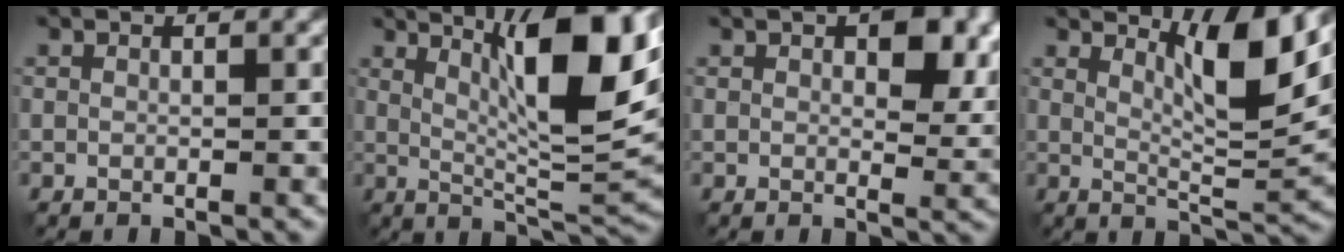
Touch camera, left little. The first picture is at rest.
{"total": 11.1, "force": [4.1, 2.8, 10.0], "torque": [-0.144, 0.002, 0.067]}
{"total": 7.0, "force": [2.8, 3.5, 5.4], "torque": [-0.077, -0.001, 0.043]}
{"total": 6.5, "force": [3.4, 1.4, 5.4], "torque": [-0.079, -0.007, 0.055]}